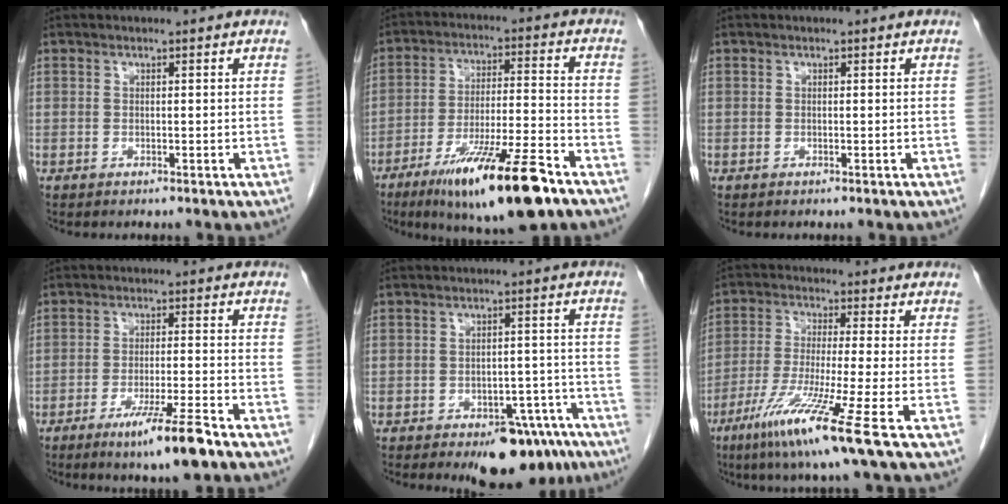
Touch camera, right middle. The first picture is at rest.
{"total": 16.5, "force": [-10.3, 1.5, 12.8], "torque": [-0.206, -0.028, -0.171]}
{"total": 0.0}
{"total": 7.5, "force": [-4.9, -0.4, 5.8], "torque": [-0.097, -0.018, -0.083]}
{"total": 9.4, "force": [-6.5, 4.2, 5.4], "torque": [-0.049, 0.013, -0.088]}
{"total": 11.9, "force": [-6.5, -1.7, 9.8], "torque": [-0.190, -0.044, -0.121]}